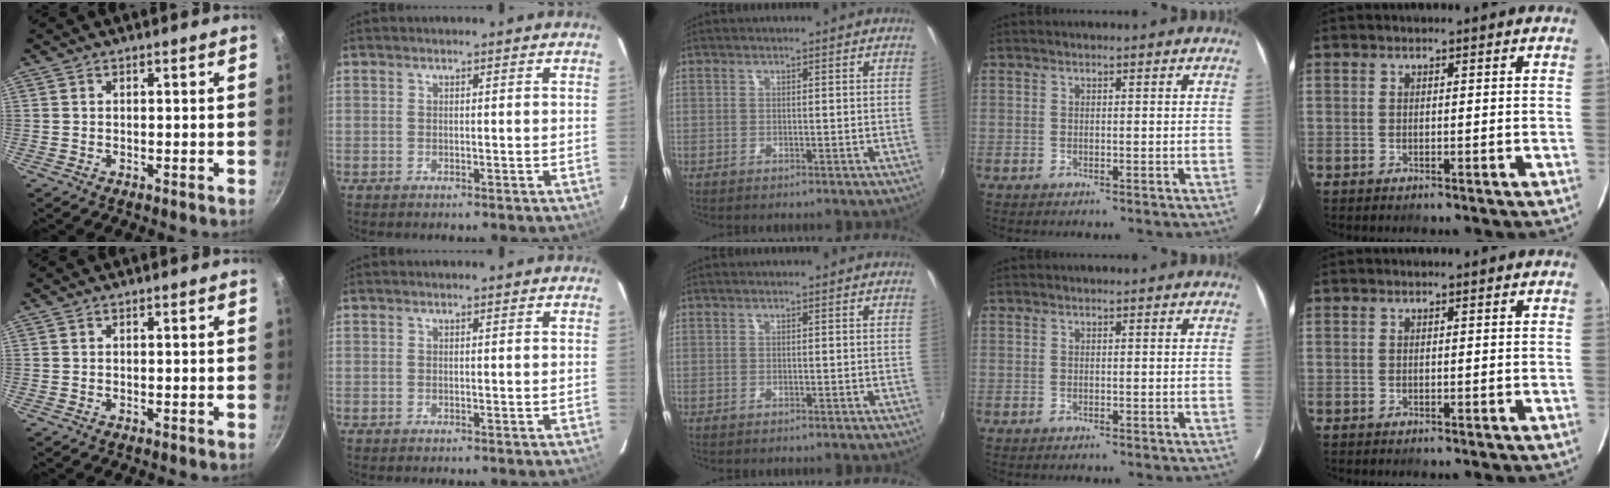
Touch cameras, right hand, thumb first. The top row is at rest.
{}